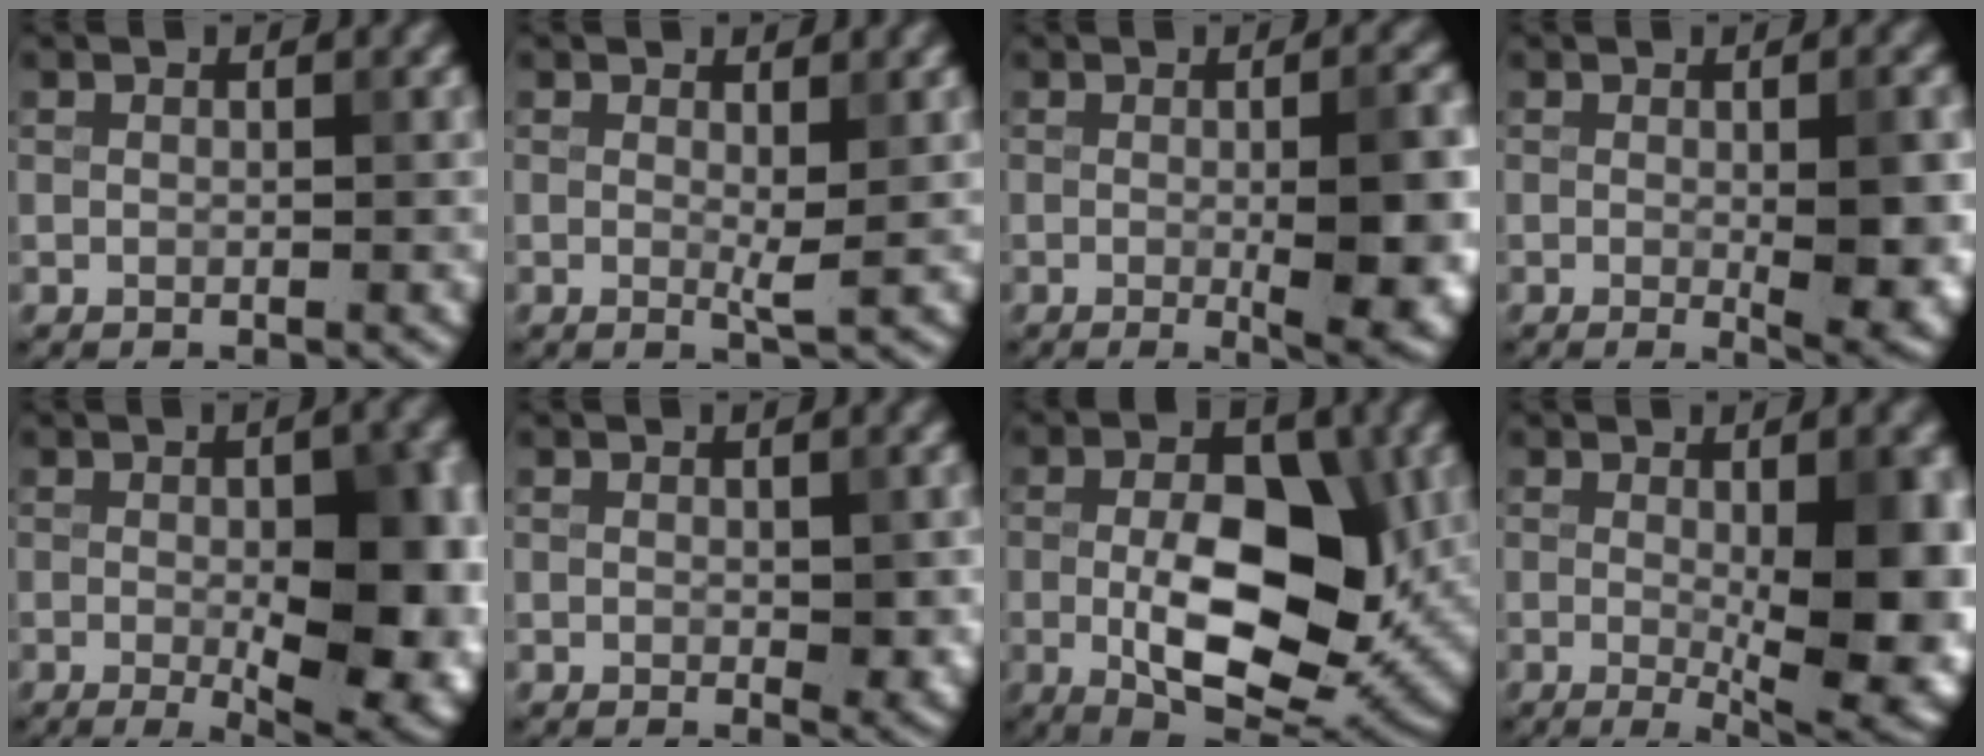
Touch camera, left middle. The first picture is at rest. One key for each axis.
{"total": 1.3, "fx": 0.2, "fy": 0.1, "fz": 1.2, "tx": -0.024, "ty": -0.007, "tz": 0.002}
{"total": 7.7, "fx": -0.5, "fy": 1.8, "fz": 7.5, "tx": -0.101, "ty": -0.011, "tz": 0.001}
{"total": 5.9, "fx": -0.3, "fy": 1.3, "fz": 5.8, "tx": -0.082, "ty": -0.010, "tz": 0.002}
{"total": 13.0, "fx": -1.3, "fy": 5.6, "fz": 11.7, "tx": -0.123, "ty": -0.020, "tz": 0.000}
{"total": 2.0, "fx": -0.1, "fy": 0.9, "fz": 1.8, "tx": -0.025, "ty": -0.006, "tz": 0.000}
{"total": 11.5, "fx": -0.8, "fy": 5.7, "fz": 10.0, "tx": -0.144, "ty": -0.005, "tz": -0.012}
{"total": 10.0, "fx": -0.5, "fy": 2.7, "fz": 9.6, "tx": -0.122, "ty": -0.020, "tz": 0.000}